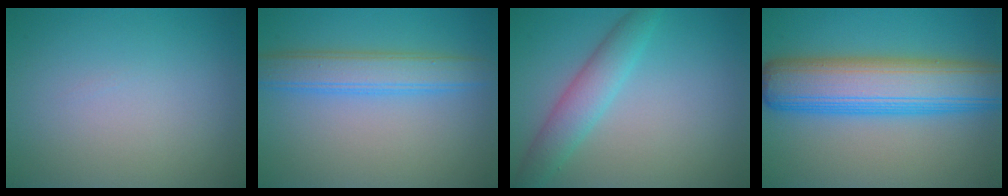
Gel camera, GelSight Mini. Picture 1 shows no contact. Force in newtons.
{"total": 4.1, "press": 4.1, "slide": 0.1}
{"total": 3.5, "press": 3.5, "slide": 0.1}
{"total": 10.2, "press": 10.2, "slide": 0.2}